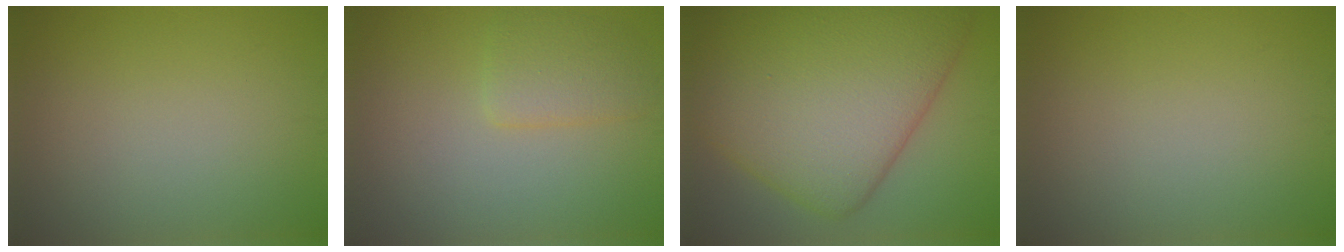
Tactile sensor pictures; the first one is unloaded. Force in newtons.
{"total": 2.6, "press": 2.6, "slide": 0.1}
{"total": 14.2, "press": 14.2, "slide": 0.2}
{"total": 0.0}